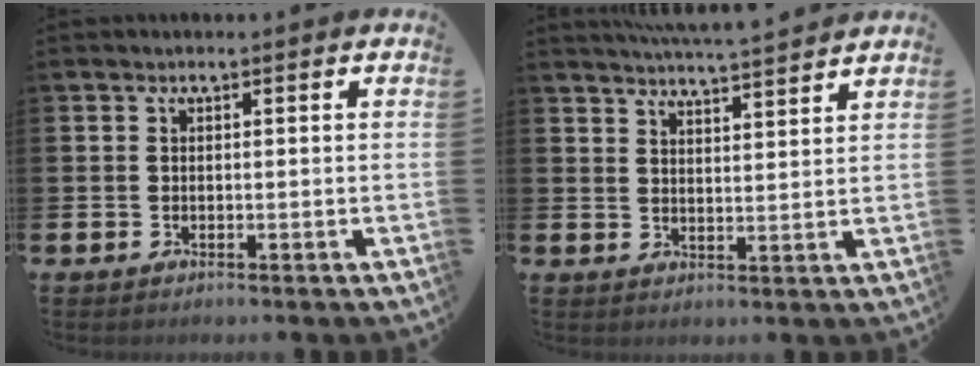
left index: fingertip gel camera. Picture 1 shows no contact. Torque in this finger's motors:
{"motor_torque": [0.82, -1.32, -0.47, 0.07]}